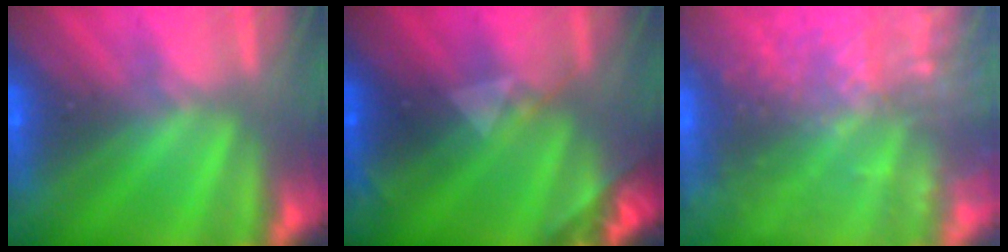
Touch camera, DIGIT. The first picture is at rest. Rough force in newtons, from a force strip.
{"total": 2.4}
{"total": 13.7}